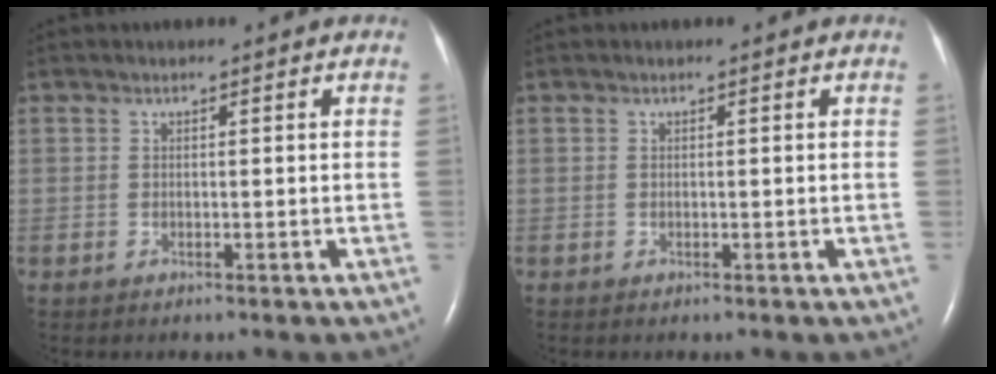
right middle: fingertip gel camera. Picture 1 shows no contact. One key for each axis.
{"total": 0.0}